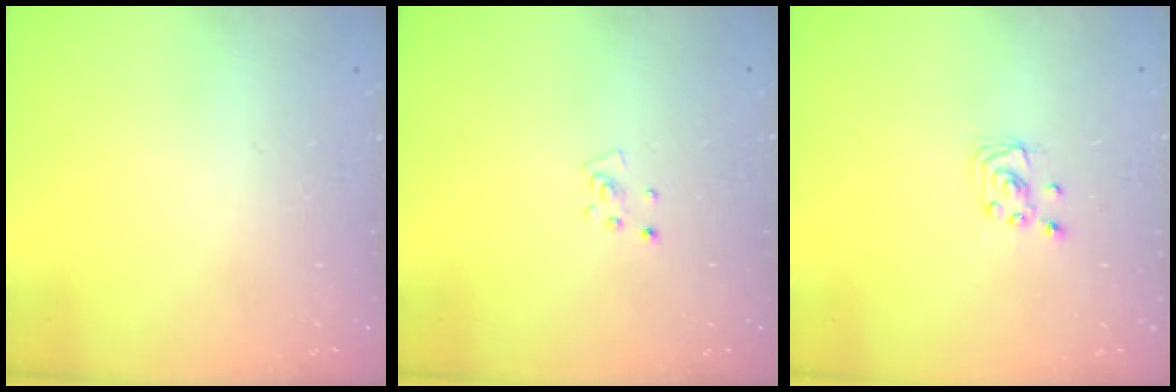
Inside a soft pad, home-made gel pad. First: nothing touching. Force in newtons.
{"total": 3.1, "press": 3.1, "slide": 0.3}
{"total": 2.2, "press": 2.2, "slide": 0.2}